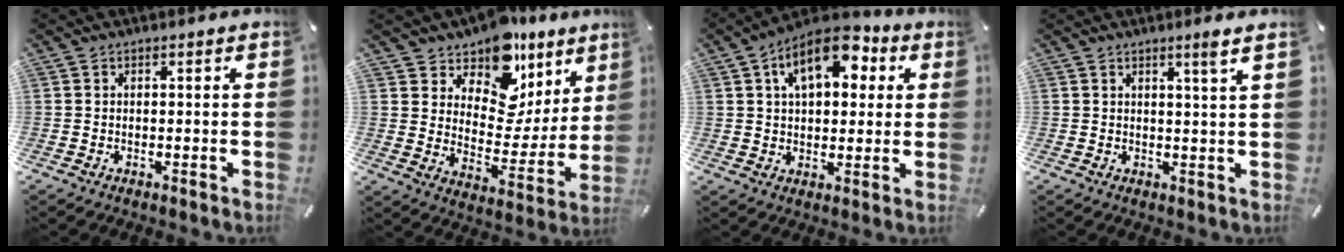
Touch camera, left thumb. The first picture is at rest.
{"total": 14.2, "force": [10.8, 8.3, 4.1], "torque": [-0.063, -0.103, 0.191]}
{"total": 13.4, "force": [5.4, 8.0, 9.3], "torque": [-0.134, -0.008, 0.092]}
{"total": 3.1, "force": [2.0, -0.4, 2.4], "torque": [-0.041, -0.010, 0.031]}